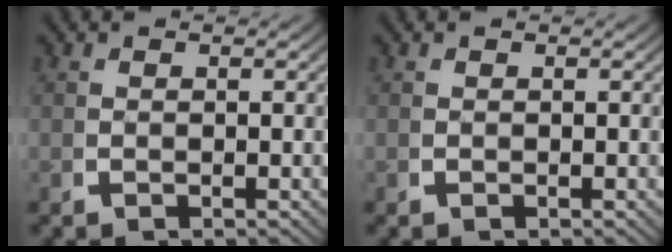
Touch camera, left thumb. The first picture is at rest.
{"total": 0.0}